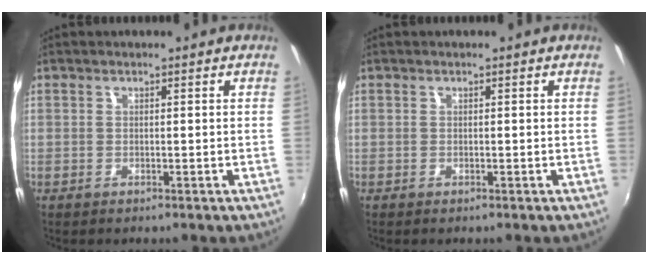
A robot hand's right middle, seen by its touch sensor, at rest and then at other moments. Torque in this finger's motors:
{"motor_torque": [0.09, -0.19, 0.02, -0.01]}